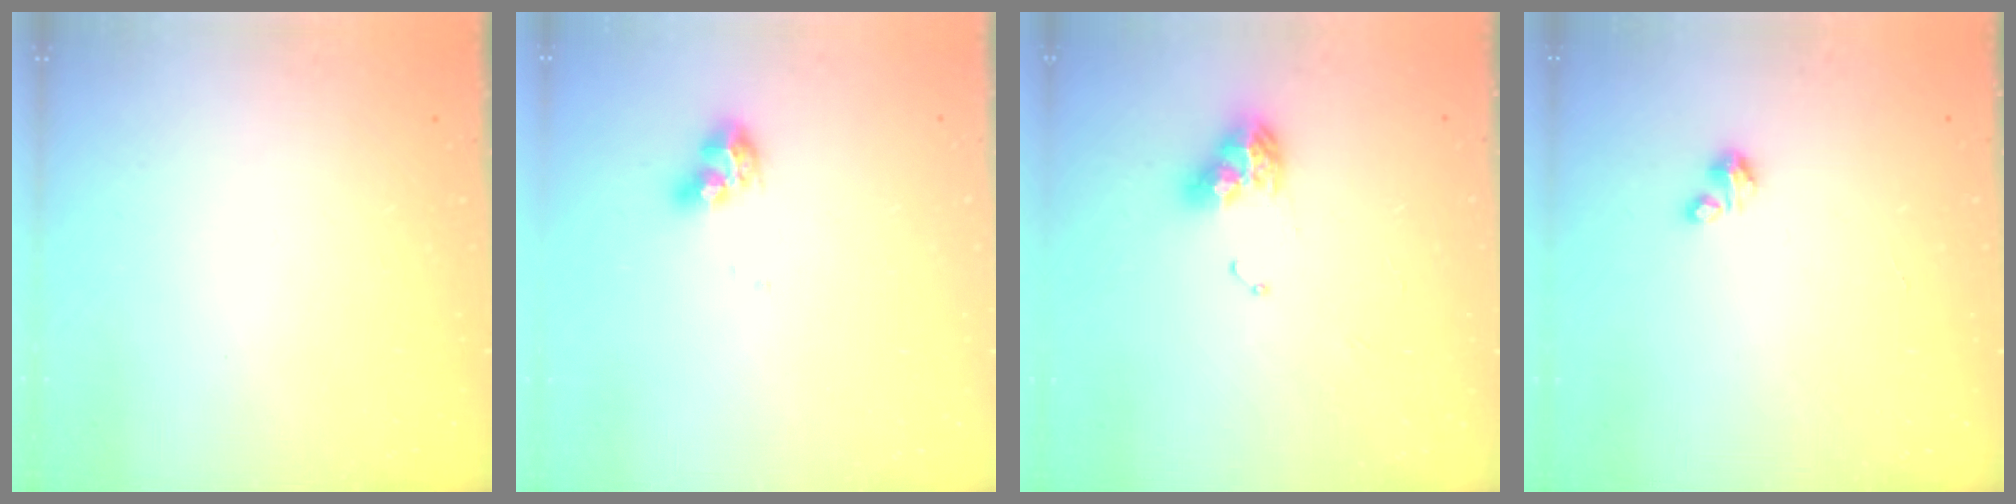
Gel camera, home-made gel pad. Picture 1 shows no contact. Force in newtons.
{"total": 8.1, "press": 8.1, "slide": 0.8}
{"total": 9.4, "press": 9.4, "slide": 1.1}
{"total": 0.9, "press": 0.9, "slide": 0.2}